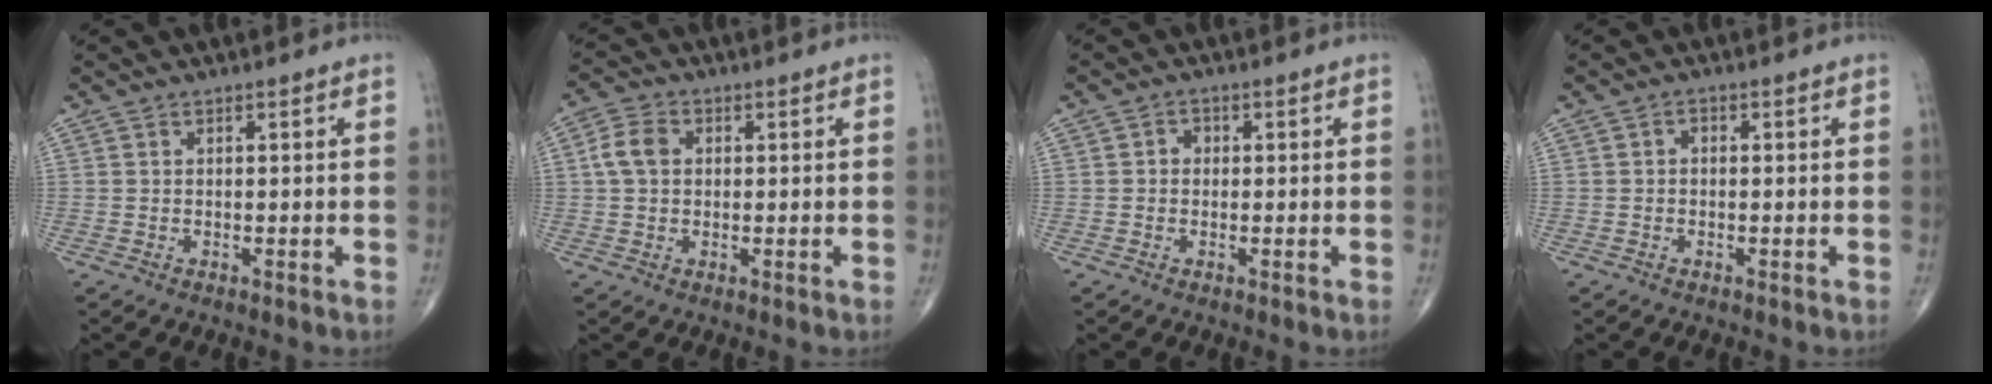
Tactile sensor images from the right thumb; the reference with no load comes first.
{"total": 5.0, "force": [0.7, 3.7, 3.3], "torque": [-0.065, 0.011, 0.009]}
{"total": 1.6, "force": [0.0, 1.4, 0.7], "torque": [-0.001, 0.005, -0.005]}
{"total": 1.2, "force": [-0.1, 0.9, 0.7], "torque": [-0.006, 0.004, -0.006]}